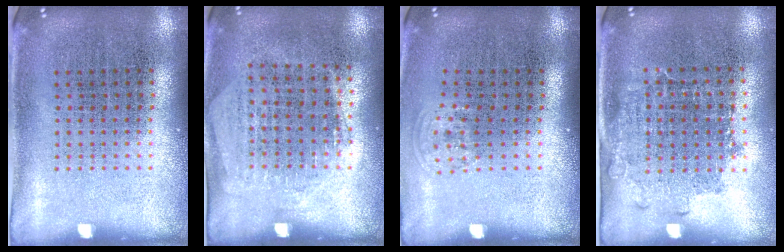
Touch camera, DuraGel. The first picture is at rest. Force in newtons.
{"total": 1.3, "press": 1.1, "slide": 0.6}
{"total": 0.8, "press": 0.6, "slide": 0.5}
{"total": 1.3, "press": 1.1, "slide": 0.8}